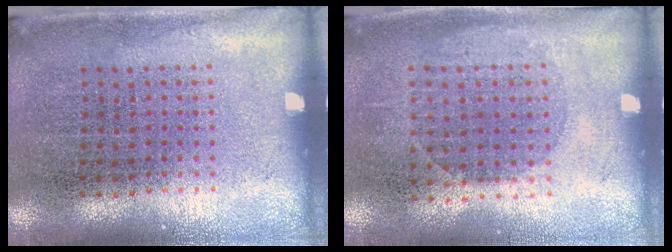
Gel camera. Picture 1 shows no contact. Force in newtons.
{"total": 1.0, "press": 0.9, "slide": 0.4}